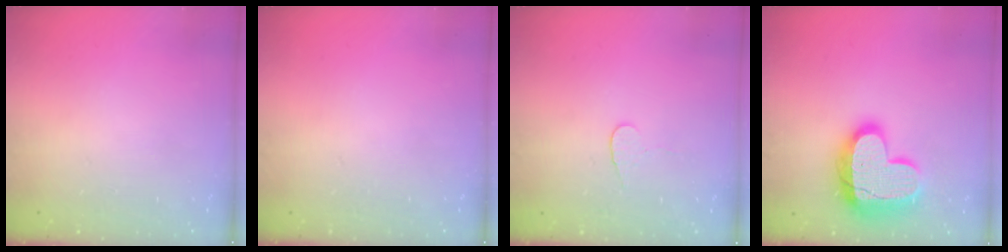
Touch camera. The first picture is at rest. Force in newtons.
{"total": 0.0}
{"total": 3.8, "press": 3.8, "slide": 0.4}
{"total": 18.0, "press": 17.9, "slide": 1.3}